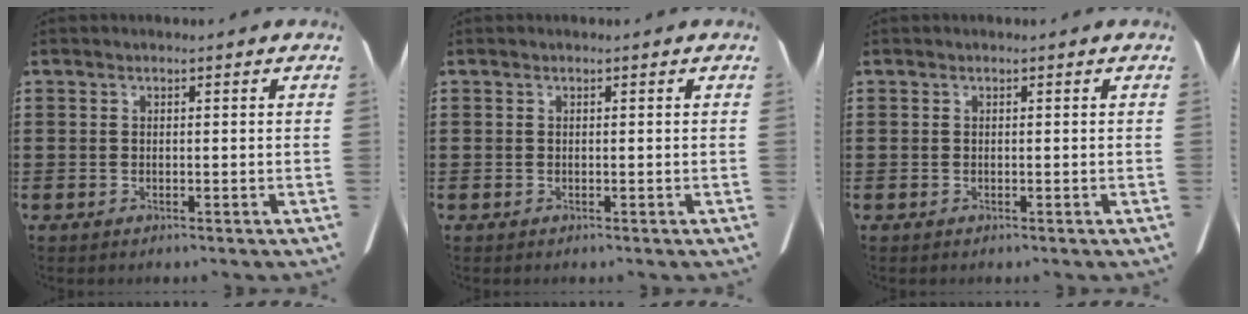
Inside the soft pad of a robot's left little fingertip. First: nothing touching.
{"total": 0.0}
{"total": 0.0}